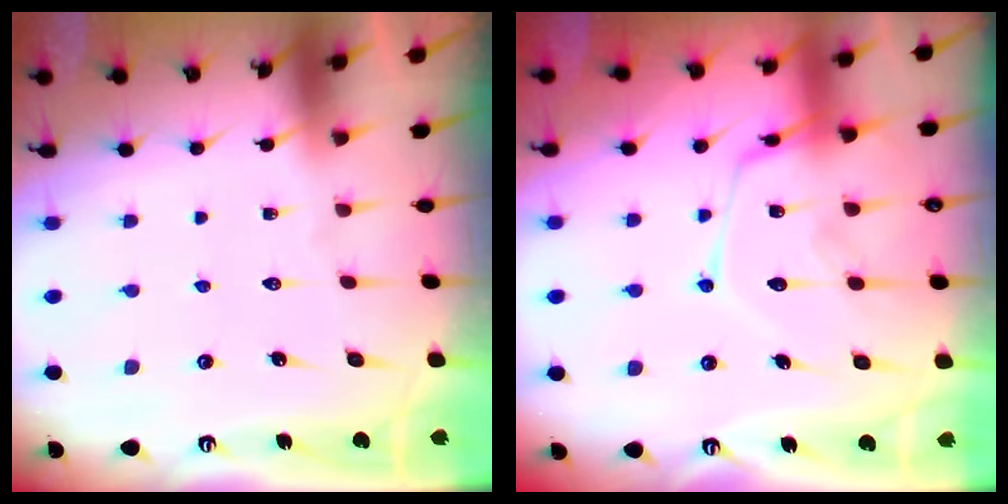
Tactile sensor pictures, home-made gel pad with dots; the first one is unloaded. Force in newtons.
{"total": 17.4, "press": 17.3, "slide": 1.3}